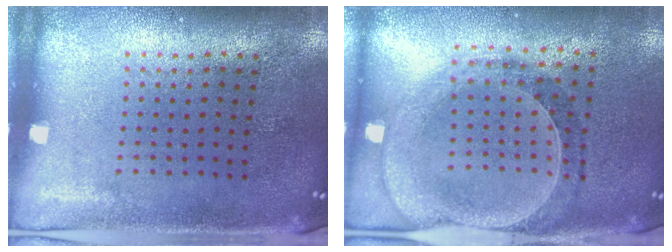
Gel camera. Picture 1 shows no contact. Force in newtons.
{"total": 0.6, "press": 0.6, "slide": 0.2}